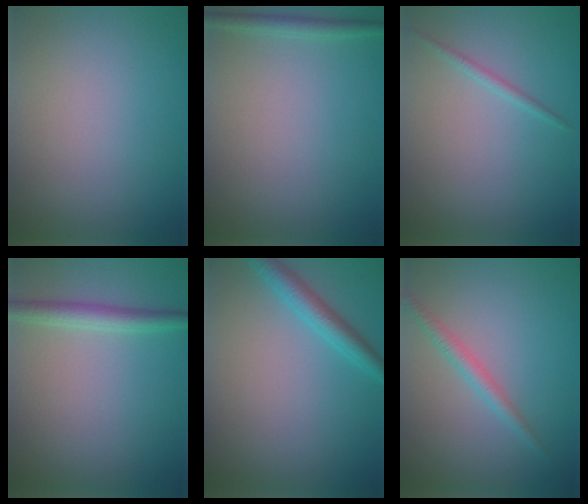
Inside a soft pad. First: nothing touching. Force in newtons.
{"total": 1.4, "press": 1.4, "slide": 0.1}
{"total": 0.9, "press": 0.9, "slide": 0.0}
{"total": 2.3, "press": 2.3, "slide": 0.1}
{"total": 2.6, "press": 2.6, "slide": 0.2}
{"total": 1.7, "press": 1.7, "slide": 0.0}